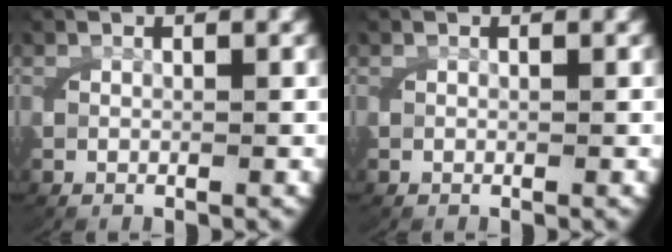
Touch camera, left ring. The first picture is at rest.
{"total": 0.0}